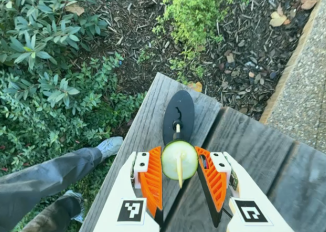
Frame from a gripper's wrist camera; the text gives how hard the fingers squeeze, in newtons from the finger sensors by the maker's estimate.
{"total": 6.2, "left": 5.9, "right": 6.4}